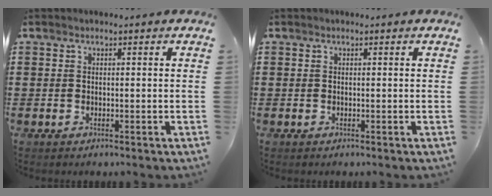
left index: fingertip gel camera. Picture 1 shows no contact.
{"total": 0.0}